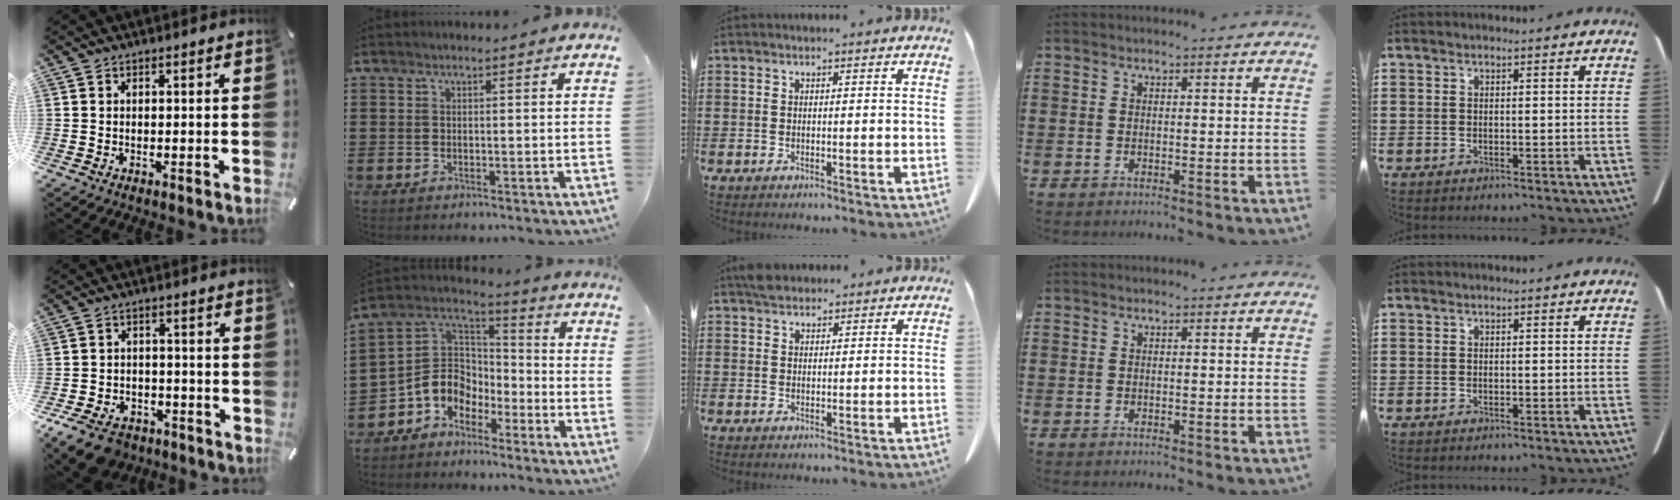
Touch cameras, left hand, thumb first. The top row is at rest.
{"thumb": {"total": 9.0, "force": [-6.4, 5.1, 3.7], "torque": [-0.074, 0.037, -0.120]}, "index": {"total": 7.5, "force": [-3.6, 6.3, 1.8], "torque": [-0.068, 0.005, -0.074]}, "middle": {"total": 2.3, "force": [2.0, 0.9, 0.5], "torque": [-0.016, 0.005, 0.040]}}